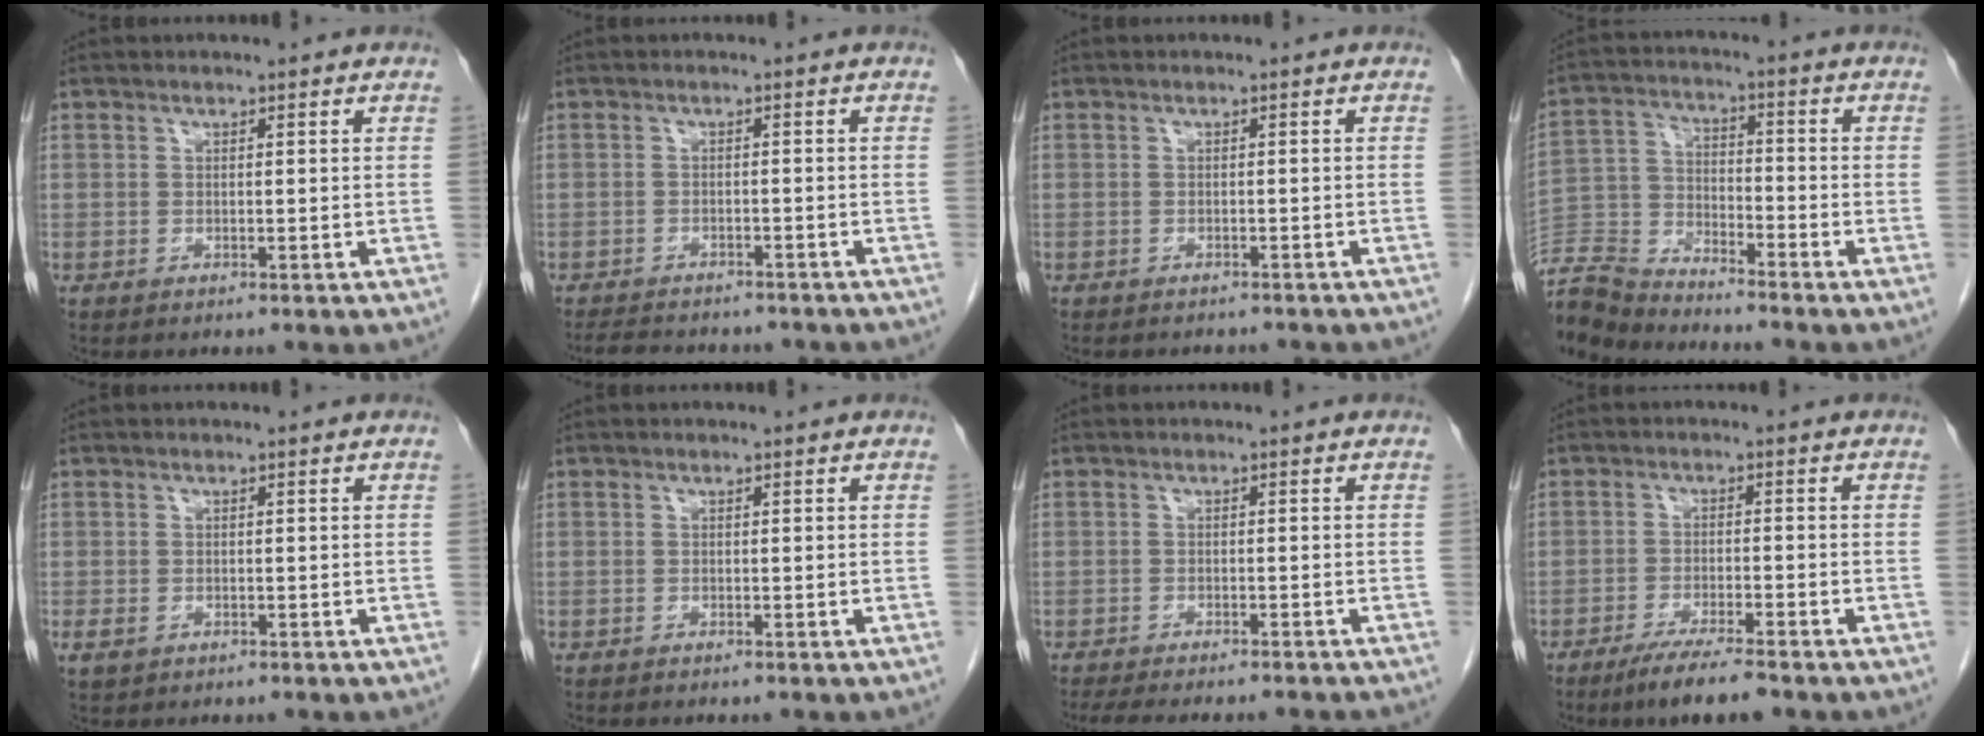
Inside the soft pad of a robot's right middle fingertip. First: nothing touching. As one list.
[{"total": 11.2, "force": [-9.9, 3.3, 4.2], "torque": [-0.078, -0.004, -0.120]}, {"total": 4.9, "force": [-4.5, 1.4, 1.3], "torque": [-0.017, -0.004, -0.049]}, {"total": 9.8, "force": [-9.7, 0.3, 0.8], "torque": [-0.019, 0.008, -0.192]}, {"total": 1.7, "force": [-0.6, 1.3, 1.0], "torque": [-0.022, -0.001, -0.002]}, {"total": 0.0}, {"total": 10.5, "force": [-9.6, 0.4, 4.4], "torque": [-0.043, -0.019, -0.119]}, {"total": 6.5, "force": [-5.0, 0.4, 4.2], "torque": [-0.074, -0.017, -0.084]}]